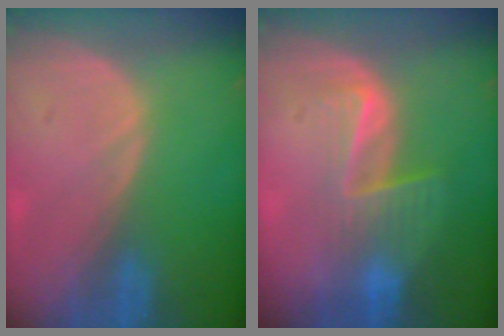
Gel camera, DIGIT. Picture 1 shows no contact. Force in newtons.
{"total": 6.6, "press": 5.5, "slide": 3.6}